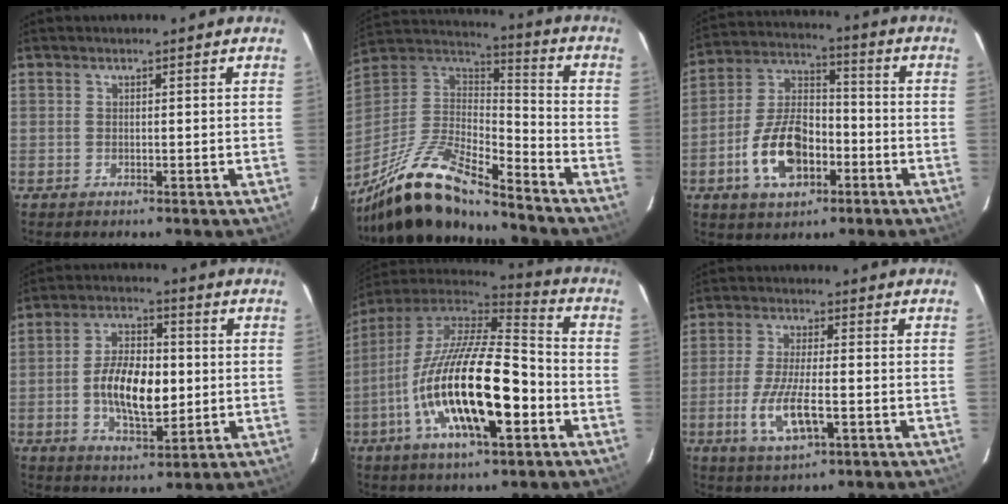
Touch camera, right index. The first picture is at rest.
{"total": 21.3, "force": [-17.0, 5.4, 11.7], "torque": [-0.242, -0.024, -0.308]}
{"total": 13.7, "force": [-5.5, 7.8, 9.9], "torque": [-0.201, 0.018, -0.090]}
{"total": 11.9, "force": [-1.1, 5.8, 10.3], "torque": [-0.196, 0.007, -0.016]}
{"total": 23.3, "force": [-7.3, 7.2, 21.0], "torque": [-0.386, -0.028, -0.134]}
{"total": 9.5, "force": [-3.1, 2.8, 8.6], "torque": [-0.177, -0.013, -0.057]}